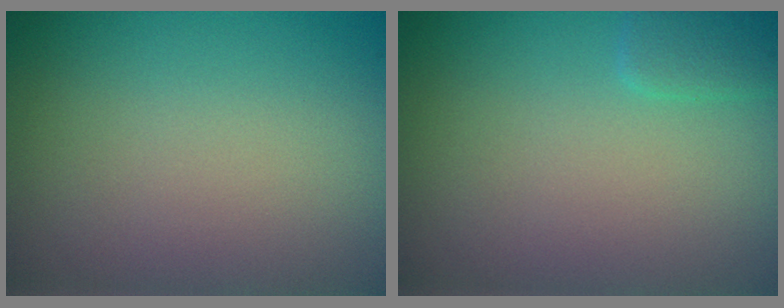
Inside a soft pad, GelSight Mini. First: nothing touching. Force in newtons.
{"total": 1.4, "press": 1.4, "slide": 0.1}